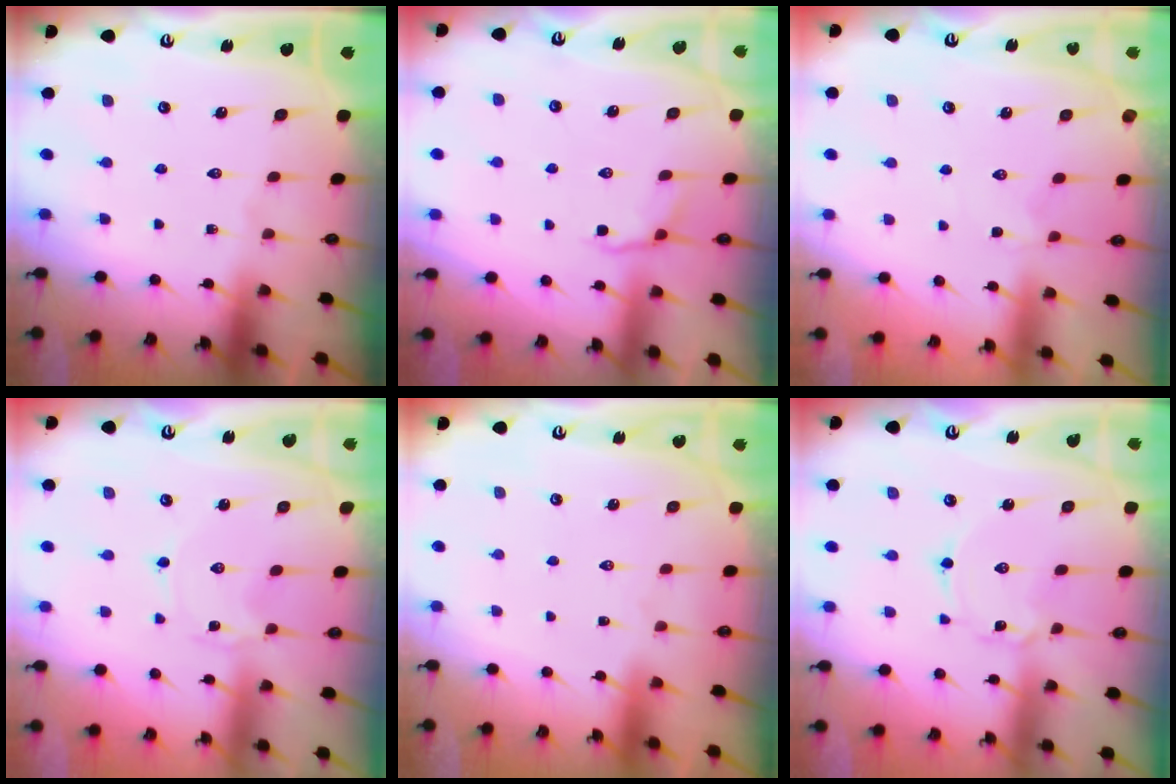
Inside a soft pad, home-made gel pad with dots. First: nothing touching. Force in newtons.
{"total": 3.6, "press": 2.8, "slide": 2.3}
{"total": 1.6, "press": 1.6, "slide": 0.4}
{"total": 0.6, "press": 0.6, "slide": 0.1}
{"total": 1.6, "press": 1.6, "slide": 0.1}
{"total": 1.8, "press": 1.8, "slide": 0.1}